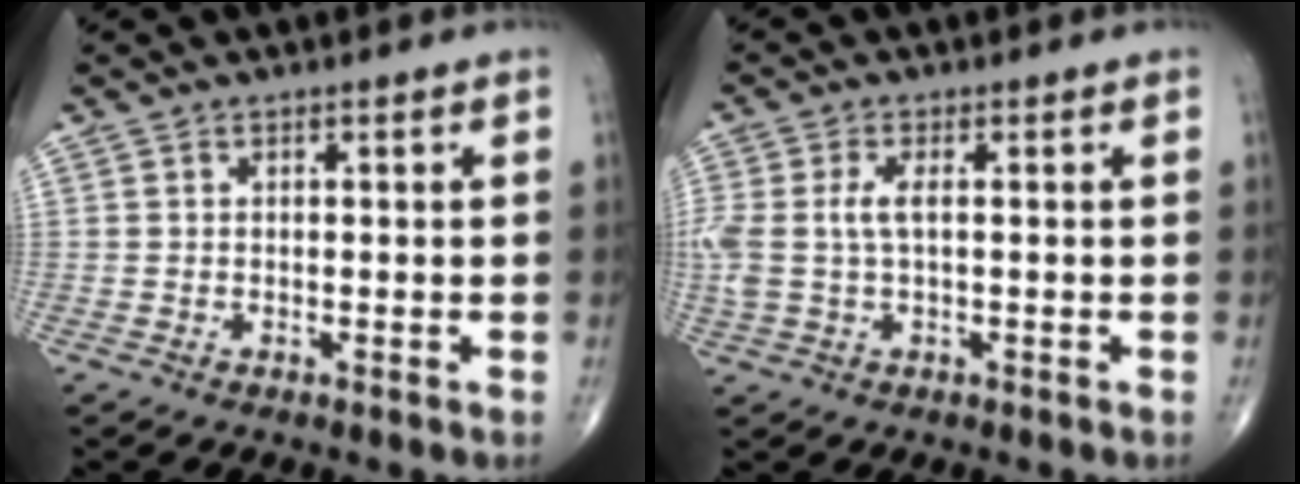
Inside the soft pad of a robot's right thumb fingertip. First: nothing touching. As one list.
[{"total": 5.5, "force": [0.6, 2.5, 4.9], "torque": [-0.139, 0.013, 0.013]}]